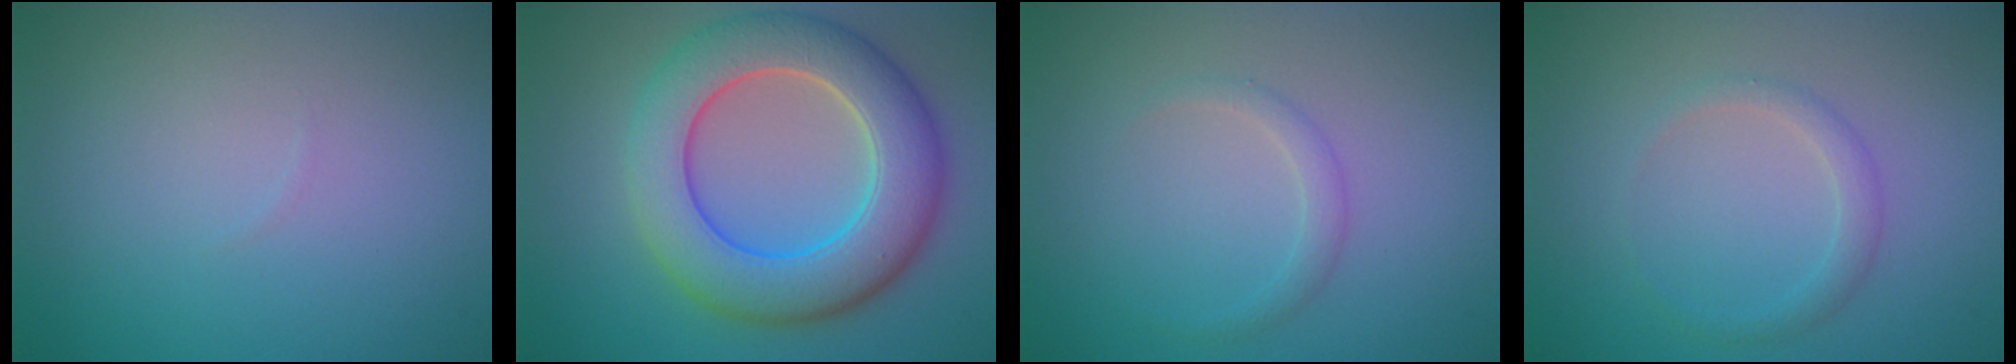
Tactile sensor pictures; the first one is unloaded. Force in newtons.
{"total": 9.2, "press": 9.1, "slide": 0.6}
{"total": 1.2, "press": 1.2, "slide": 0.0}
{"total": 1.5, "press": 1.5, "slide": 0.0}